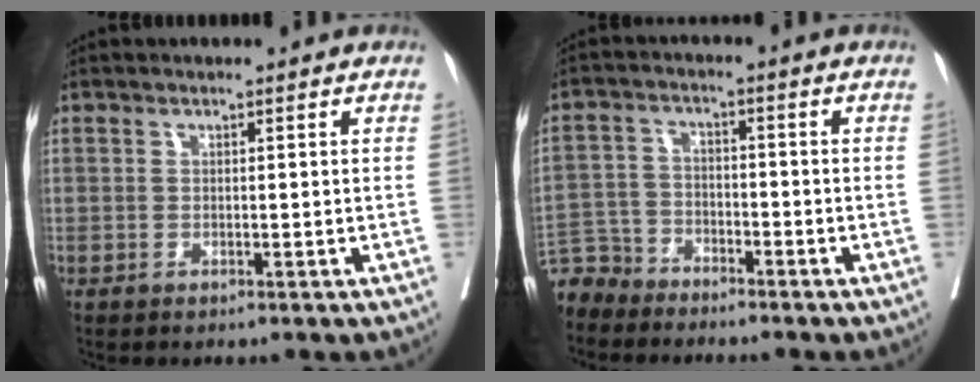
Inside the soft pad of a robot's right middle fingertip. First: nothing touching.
{"total": 5.3, "force": [-5.0, 1.7, -0.7], "torque": [0.015, 0.000, -0.102]}